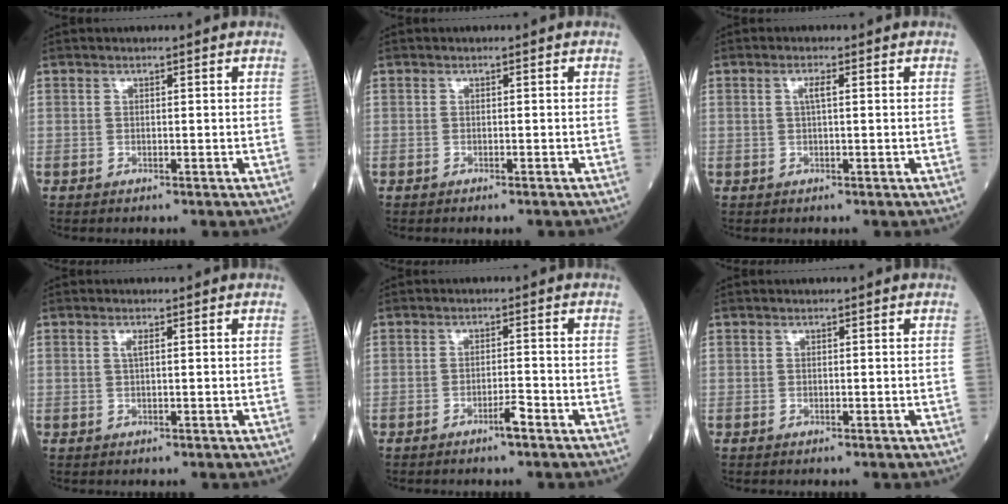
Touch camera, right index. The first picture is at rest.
{"total": 0.9, "force": [-0.8, 0.0, 0.5], "torque": [-0.009, -0.002, -0.011]}
{"total": 1.7, "force": [0.4, 0.2, 1.6], "torque": [-0.032, 0.002, 0.005]}
{"total": 1.2, "force": [0.4, 0.2, 1.1], "torque": [-0.026, 0.001, 0.007]}
{"total": 2.3, "force": [-1.6, 0.0, 1.7], "torque": [-0.028, 0.000, -0.028]}
{"total": 0.0}